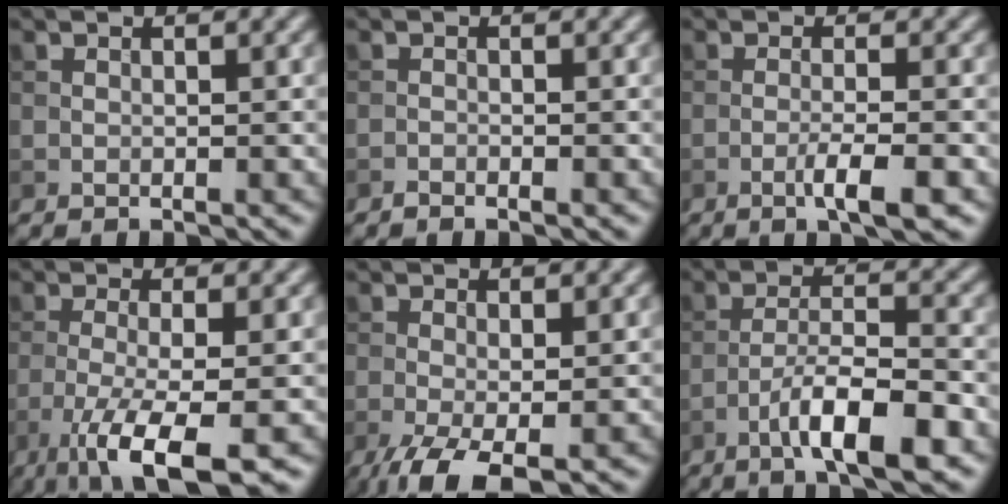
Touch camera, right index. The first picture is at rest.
{"total": 0.6, "force": [-0.5, 0.1, 0.3], "torque": [-0.004, 0.002, -0.011]}
{"total": 3.3, "force": [-1.4, 0.5, 3.0], "torque": [-0.047, 0.006, -0.030]}
{"total": 7.8, "force": [-3.7, 2.1, 6.6], "torque": [-0.115, -0.008, -0.068]}
{"total": 5.4, "force": [-2.5, 1.9, 4.3], "torque": [-0.093, -0.015, -0.044]}
{"total": 6.9, "force": [-3.8, 1.6, 5.6], "torque": [-0.095, 0.010, -0.067]}